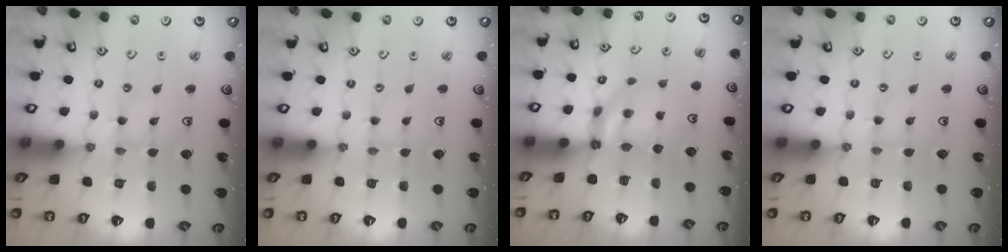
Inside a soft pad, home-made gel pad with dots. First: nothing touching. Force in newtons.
{"total": 0.0}
{"total": 6.5, "press": 6.5, "slide": 0.5}
{"total": 0.8, "press": 0.7, "slide": 0.2}